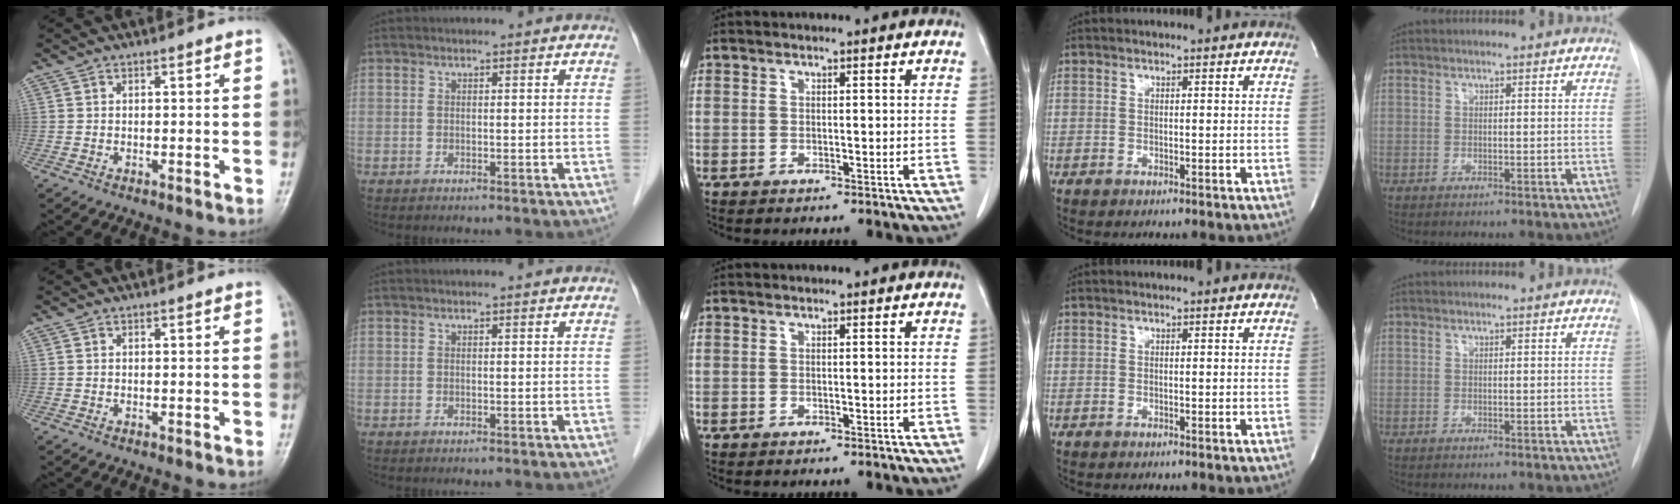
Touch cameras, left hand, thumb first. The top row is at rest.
{}